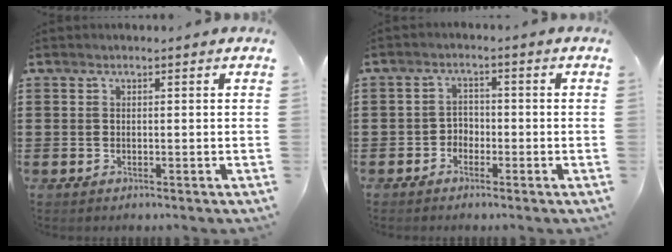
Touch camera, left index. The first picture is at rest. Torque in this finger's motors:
{"motor_torque": [-0.22, 0.52, 0.00, 0.00]}